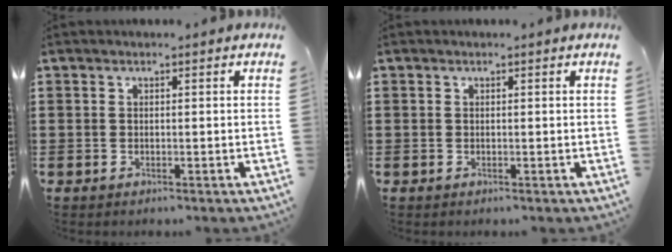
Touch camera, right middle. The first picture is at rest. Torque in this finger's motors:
{"motor_torque": [-0.76, -0.83, -0.02, -0.01]}